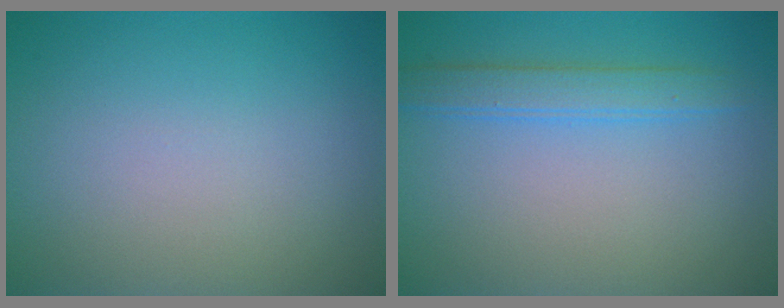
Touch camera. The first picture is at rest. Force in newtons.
{"total": 2.0, "press": 2.0, "slide": 0.1}